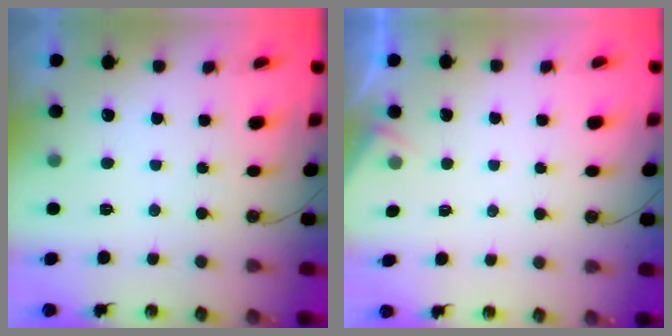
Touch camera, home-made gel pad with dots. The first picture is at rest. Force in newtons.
{"total": 2.5, "press": 2.5, "slide": 0.4}